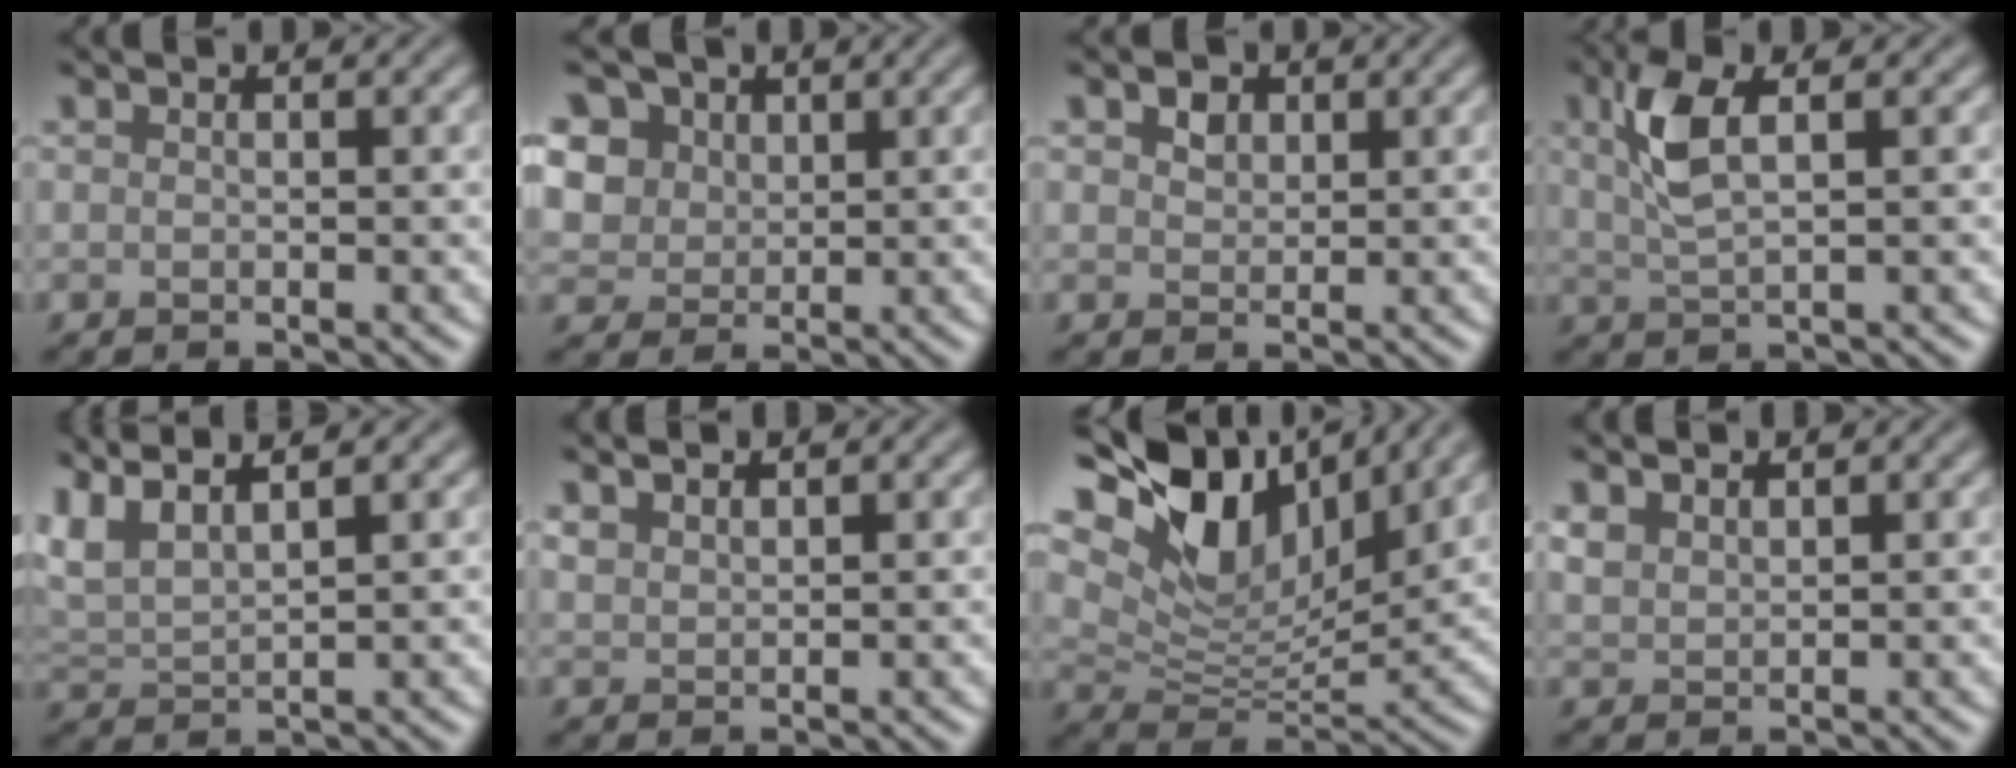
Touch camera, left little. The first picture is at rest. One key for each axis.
{"total": 8.8, "fx": 4.0, "fy": 6.8, "fz": 3.9, "tx": -0.099, "ty": 0.023, "tz": 0.057}
{"total": 1.9, "fx": 0.9, "fy": 1.4, "fz": 0.9, "tx": -0.018, "ty": 0.003, "tz": 0.013}
{"total": 4.3, "fx": 1.5, "fy": 1.5, "fz": 3.7, "tx": -0.088, "ty": 0.005, "tz": 0.031}
{"total": 3.7, "fx": 2.9, "fy": 0.8, "fz": 2.3, "tx": -0.061, "ty": 0.018, "tz": 0.061}
{"total": 1.6, "fx": 1.5, "fy": 0.3, "fz": 0.4, "tx": -0.010, "ty": 0.007, "tz": 0.032}
{"total": 12.8, "fx": 6.9, "fy": 7.1, "fz": 8.2, "tx": -0.167, "ty": 0.020, "tz": 0.118}
{"total": 1.8, "fx": 1.6, "fy": 0.7, "fz": 0.5, "tx": -0.018, "ty": 0.008, "tz": 0.039}